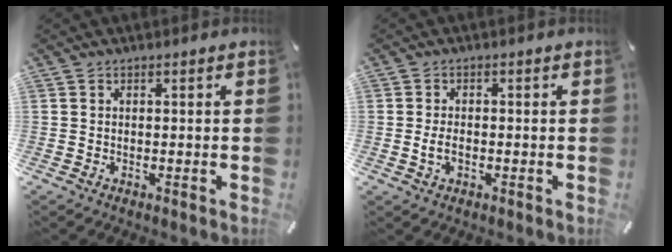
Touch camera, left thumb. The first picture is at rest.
{"total": 3.0, "force": [-0.7, 1.8, 2.4], "torque": [-0.048, 0.004, -0.013]}